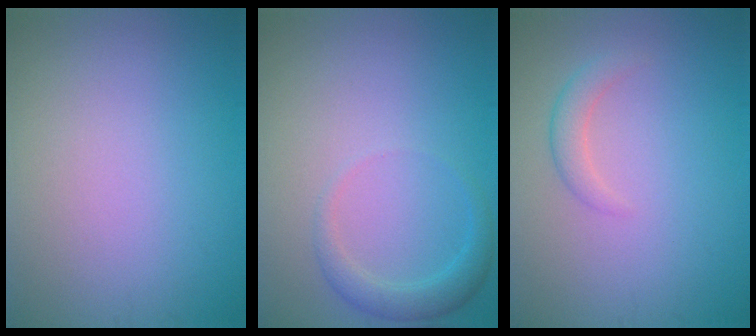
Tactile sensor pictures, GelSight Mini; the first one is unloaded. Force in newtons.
{"total": 2.1, "press": 2.1, "slide": 0.2}
{"total": 1.6, "press": 1.6, "slide": 0.1}